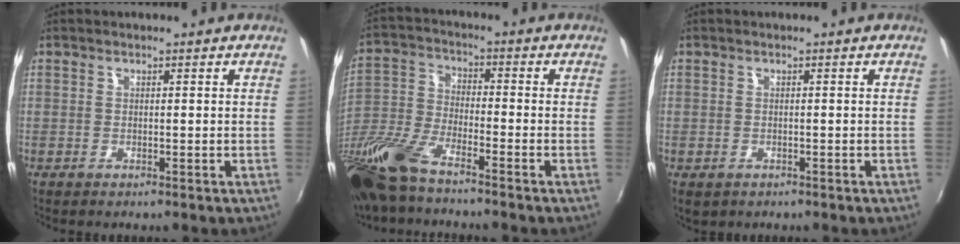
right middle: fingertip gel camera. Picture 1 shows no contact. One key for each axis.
{"total": 16.2, "fx": -11.9, "fy": 4.5, "fz": 10.0, "tx": -0.231, "ty": -0.031, "tz": -0.242}
{"total": 1.7, "fx": -0.7, "fy": 1.4, "fz": 0.9, "tx": -0.019, "ty": -0.005, "tz": -0.007}